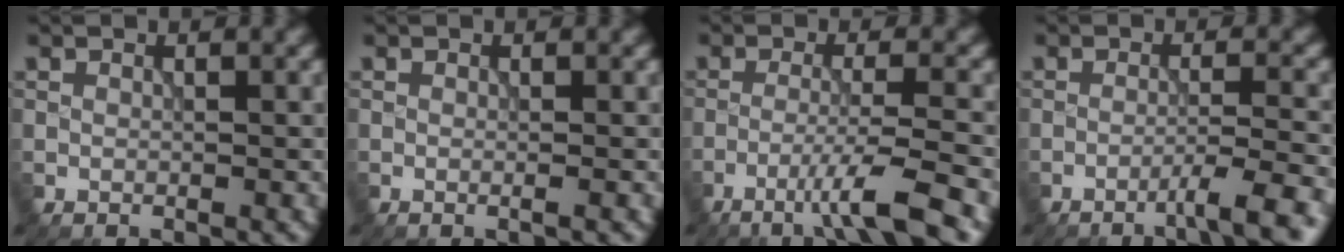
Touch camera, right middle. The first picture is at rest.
{"total": 0.9, "force": [0.1, 0.4, 0.8], "torque": [-0.010, -0.004, -0.006]}
{"total": 5.5, "force": [-3.2, 0.3, 4.4], "torque": [-0.075, 0.006, -0.064]}
{"total": 4.4, "force": [-2.7, 0.5, 3.4], "torque": [-0.042, 0.011, -0.053]}